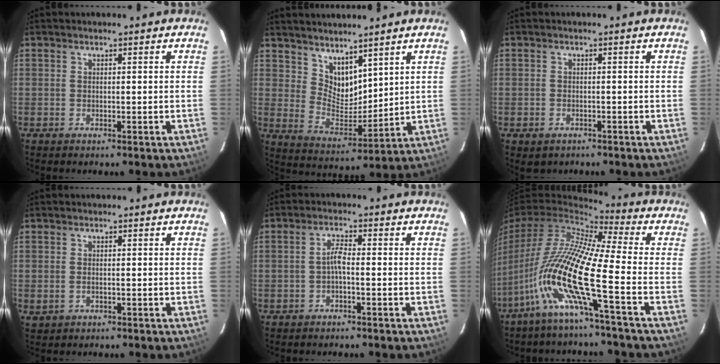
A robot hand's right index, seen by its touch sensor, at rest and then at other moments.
{"total": 8.5, "force": [6.4, 4.3, 3.5], "torque": [-0.056, -0.003, 0.132]}
{"total": 2.2, "force": [-1.2, 1.7, 0.7], "torque": [-0.018, -0.001, -0.013]}
{"total": 1.5, "force": [-0.4, 1.1, 0.9], "torque": [-0.018, -0.001, -0.006]}
{"total": 2.3, "force": [-1.0, 0.3, 2.1], "torque": [-0.045, 0.008, -0.022]}
{"total": 14.0, "force": [-6.2, -0.5, 12.6], "torque": [-0.233, -0.015, -0.130]}